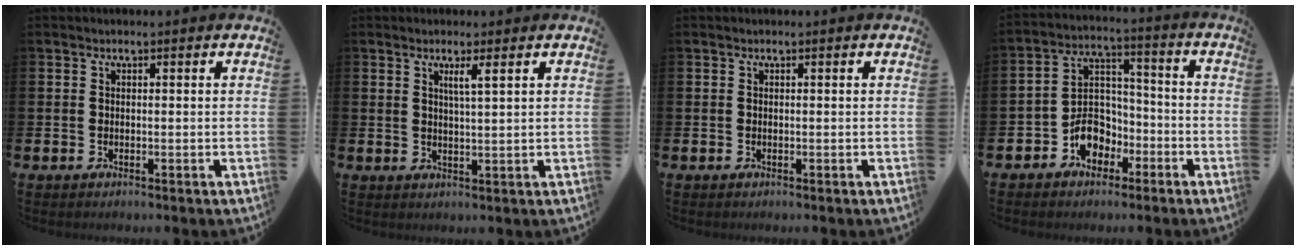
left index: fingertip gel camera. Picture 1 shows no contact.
{"total": 2.3, "force": [1.7, -0.1, 1.6], "torque": [-0.028, -0.006, 0.027]}
{"total": 0.0}
{"total": 6.6, "force": [-3.3, 5.0, 2.8], "torque": [-0.069, 0.010, -0.067]}